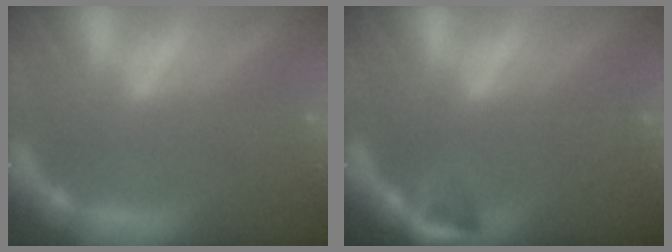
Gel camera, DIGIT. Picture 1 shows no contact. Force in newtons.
{"total": 1.9}